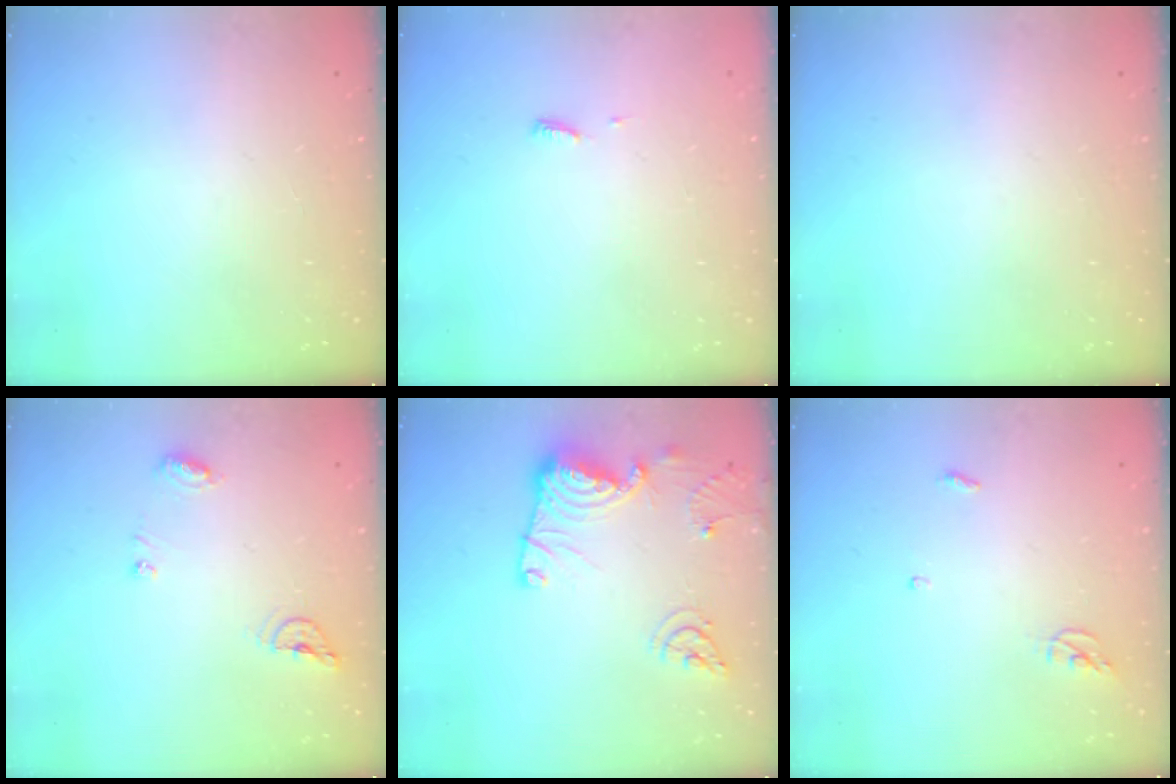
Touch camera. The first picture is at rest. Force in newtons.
{"total": 3.9, "press": 3.9, "slide": 0.5}
{"total": 0.0}
{"total": 7.4, "press": 7.4, "slide": 0.5}
{"total": 14.1, "press": 14.0, "slide": 1.1}
{"total": 3.8, "press": 3.8, "slide": 0.3}